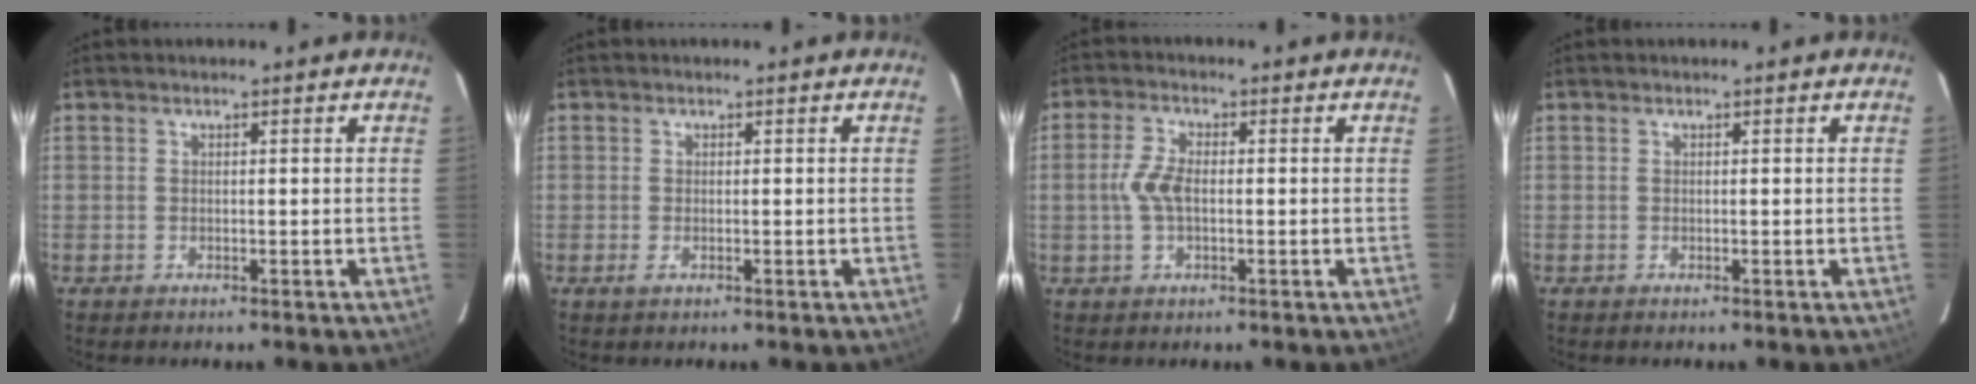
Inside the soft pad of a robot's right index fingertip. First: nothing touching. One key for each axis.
{"total": 0.9, "fx": -0.2, "fy": 0.5, "fz": 0.8, "tx": -0.017, "ty": -0.002, "tz": -0.005}
{"total": 4.6, "fx": -0.5, "fy": 2.1, "fz": 4.1, "tx": -0.090, "ty": 0.005, "tz": -0.008}
{"total": 0.0}